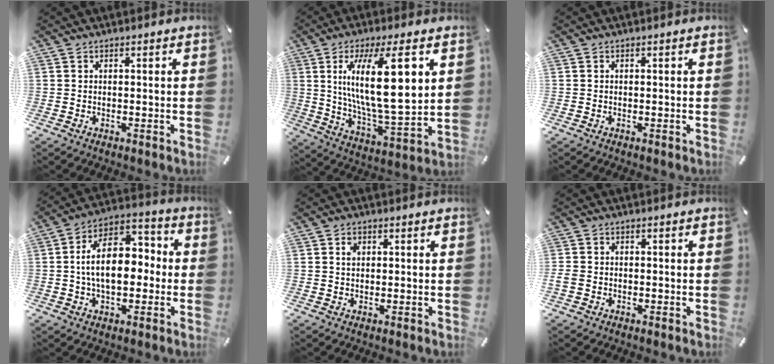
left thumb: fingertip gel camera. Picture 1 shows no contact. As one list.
[{"total": 19.9, "force": [6.8, 6.1, 17.6], "torque": [-0.333, -0.023, 0.096]}, {"total": 0.0}, {"total": 14.1, "force": [-0.9, 8.9, 10.9], "torque": [-0.186, 0.007, -0.019]}, {"total": 1.8, "force": [0.5, 1.4, 1.1], "torque": [-0.008, 0.000, 0.004]}, {"total": 2.0, "force": [-0.9, 1.6, 0.9], "torque": [-0.014, 0.006, -0.017]}]